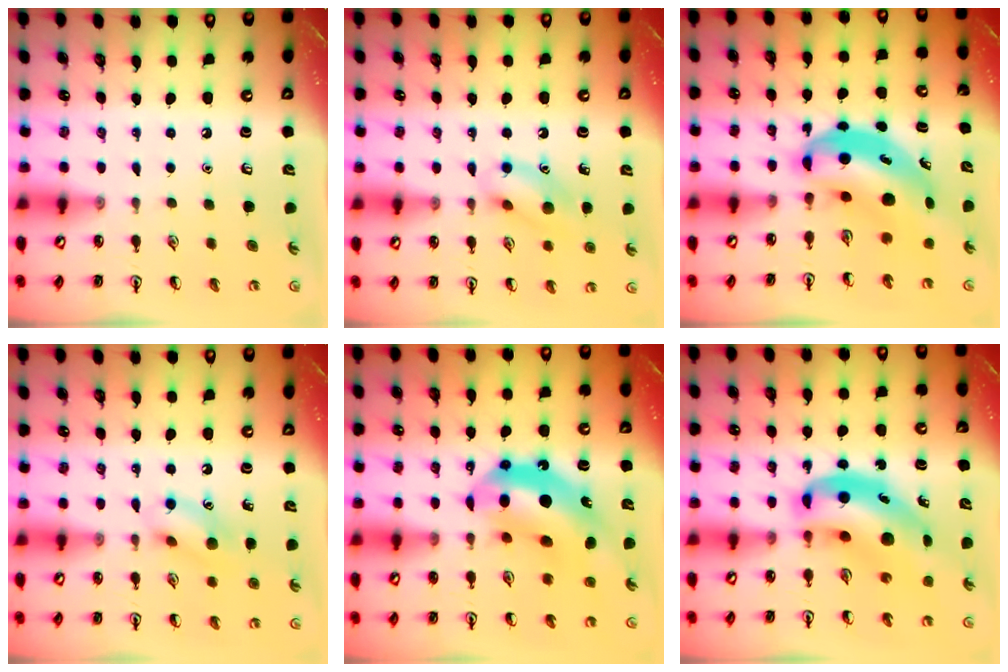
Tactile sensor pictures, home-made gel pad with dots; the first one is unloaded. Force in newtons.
{"total": 11.5, "press": 11.4, "slide": 0.7}
{"total": 8.0, "press": 7.7, "slide": 2.2}
{"total": 10.4, "press": 10.3, "slide": 1.4}
{"total": 14.0, "press": 13.3, "slide": 4.5}
{"total": 13.3, "press": 12.8, "slide": 3.9}